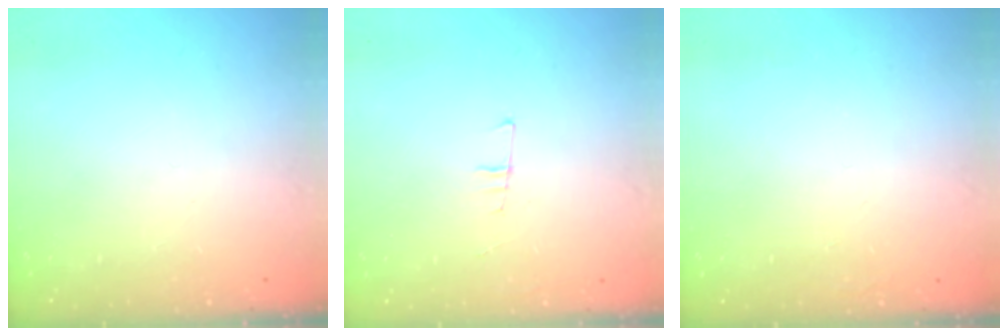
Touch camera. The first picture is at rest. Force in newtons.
{"total": 6.6, "press": 5.9, "slide": 2.9}
{"total": 1.5, "press": 1.5, "slide": 0.1}